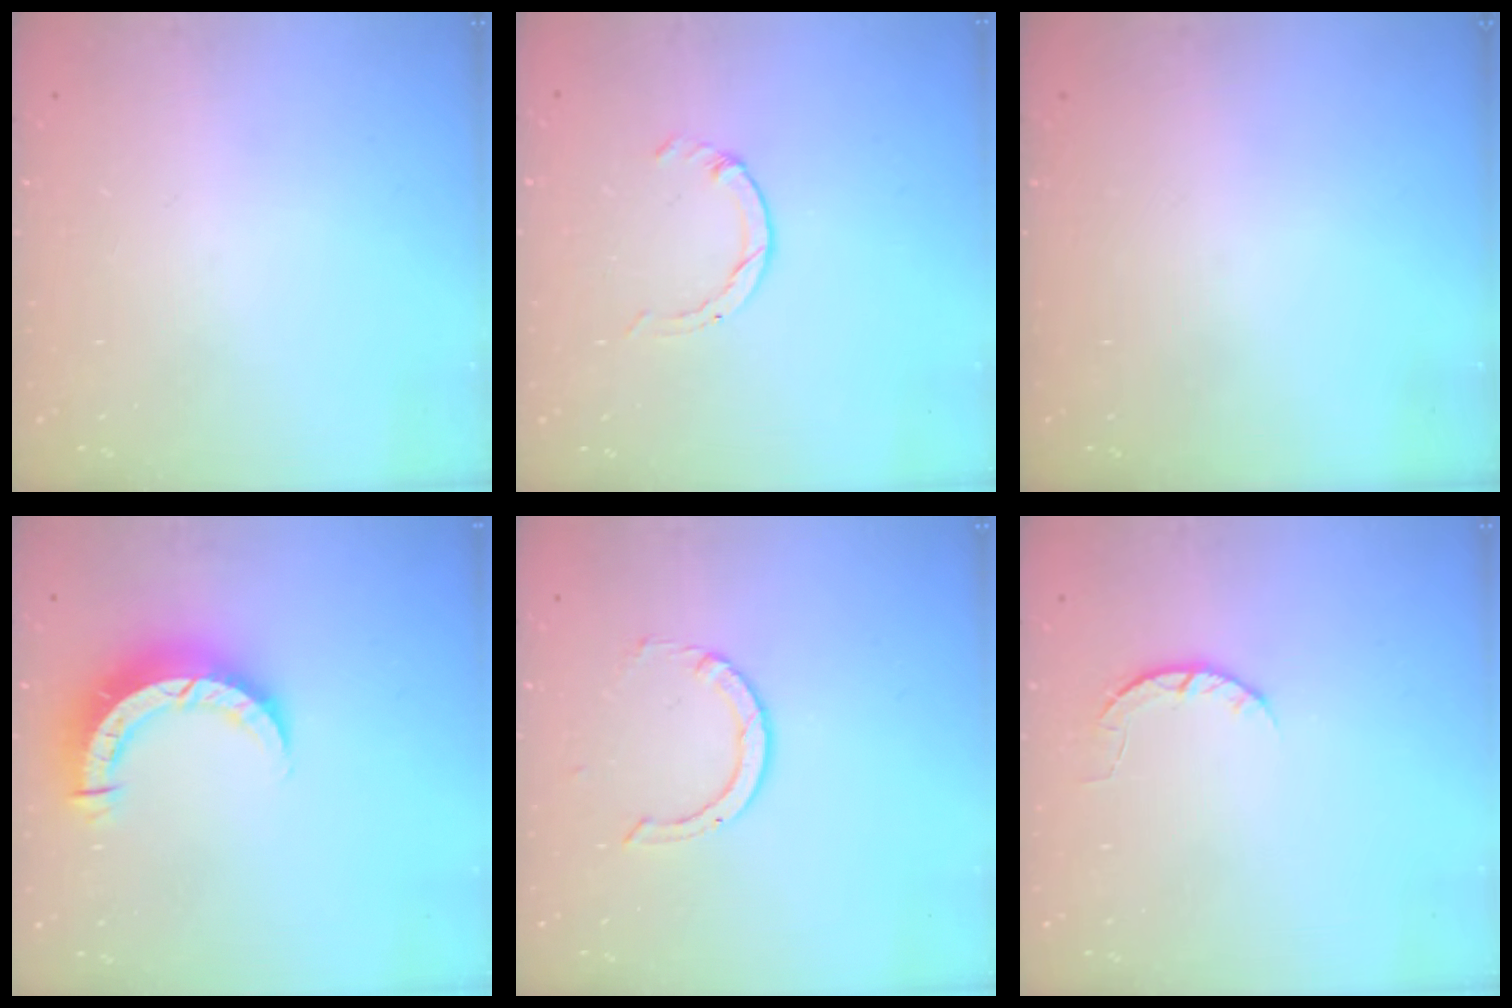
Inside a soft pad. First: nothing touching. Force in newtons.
{"total": 0.5, "press": 0.5, "slide": 0.1}
{"total": 0.0}
{"total": 8.3, "press": 8.2, "slide": 1.1}
{"total": 1.7, "press": 1.7, "slide": 0.1}
{"total": 4.5, "press": 4.5, "slide": 0.7}